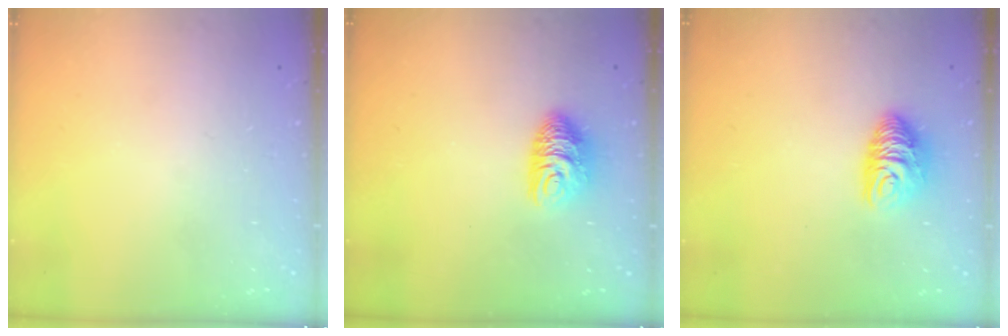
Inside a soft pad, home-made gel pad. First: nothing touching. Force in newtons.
{"total": 8.5, "press": 8.5, "slide": 0.7}
{"total": 8.4, "press": 8.4, "slide": 0.8}